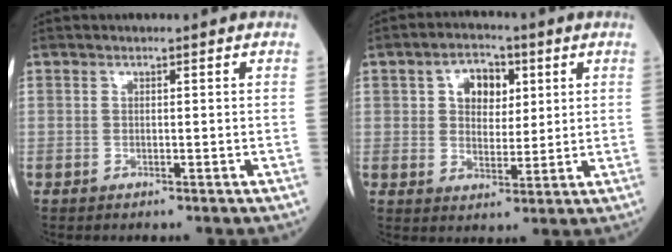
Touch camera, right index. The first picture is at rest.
{"total": 6.5, "force": [2.3, 4.2, 4.4], "torque": [-0.069, 0.016, 0.040]}